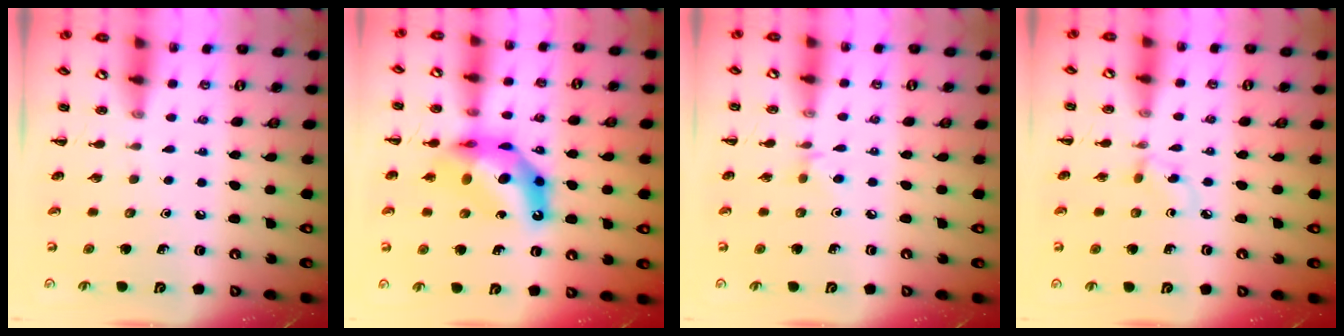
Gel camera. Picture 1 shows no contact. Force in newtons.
{"total": 12.0, "press": 11.4, "slide": 3.5}
{"total": 3.9, "press": 3.6, "slide": 1.5}
{"total": 2.8, "press": 2.6, "slide": 1.1}